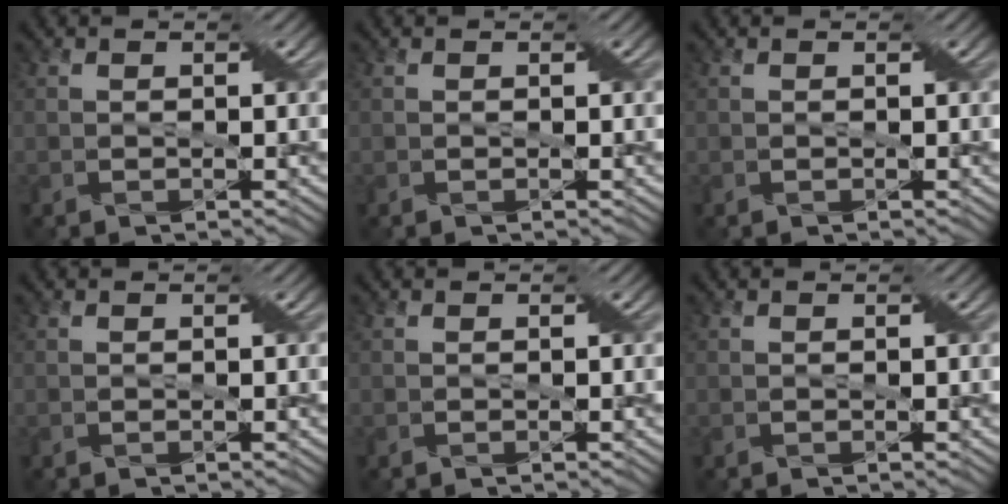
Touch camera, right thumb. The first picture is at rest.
{"total": 0.0}
{"total": 0.0}
{"total": 0.0}
{"total": 0.0}
{"total": 0.0}